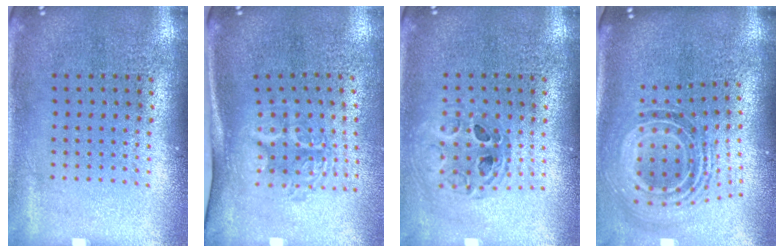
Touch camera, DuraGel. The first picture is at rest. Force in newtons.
{"total": 1.8, "press": 1.2, "slide": 1.3}
{"total": 0.8, "press": 0.7, "slide": 0.2}
{"total": 1.8, "press": 1.3, "slide": 1.2}